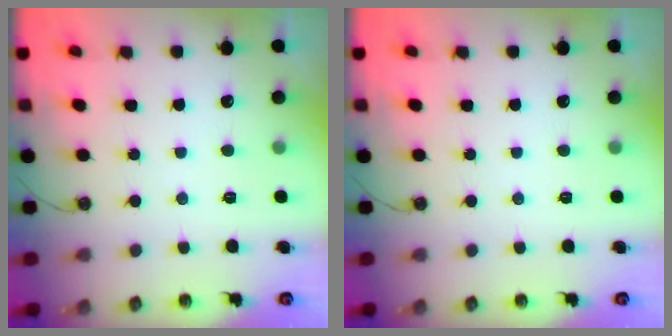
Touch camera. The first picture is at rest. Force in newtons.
{"total": 0.0}